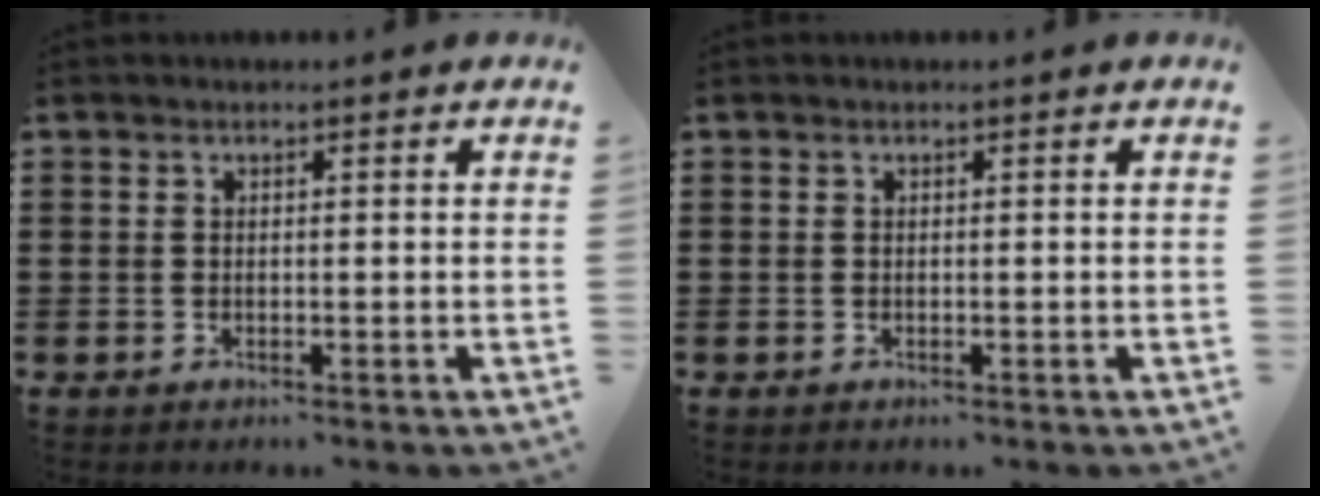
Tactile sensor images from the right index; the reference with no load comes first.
{"total": 0.0}